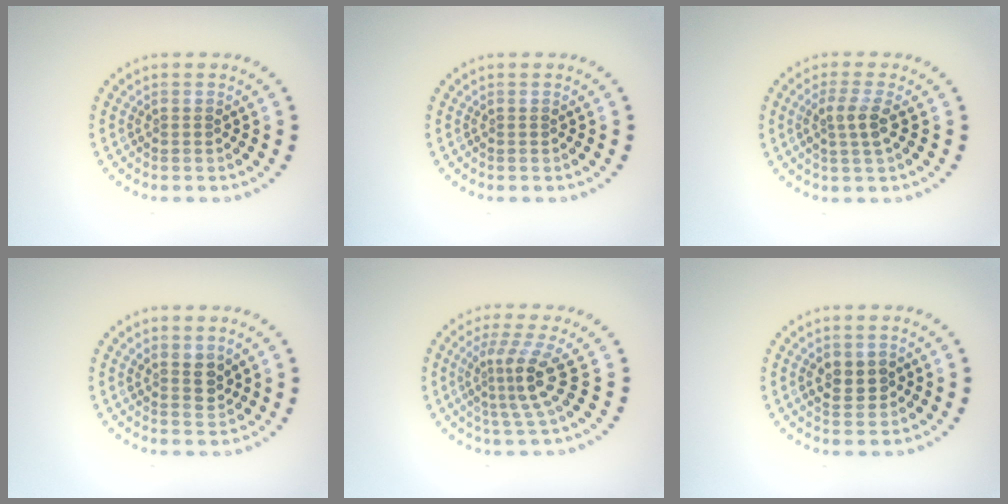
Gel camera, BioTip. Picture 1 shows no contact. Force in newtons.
{"total": 0.0}
{"total": 2.4, "press": 2.2, "slide": 1.1}
{"total": 2.0, "press": 1.8, "slide": 0.9}
{"total": 3.9, "press": 2.6, "slide": 2.8}
{"total": 2.4, "press": 2.4, "slide": 0.2}